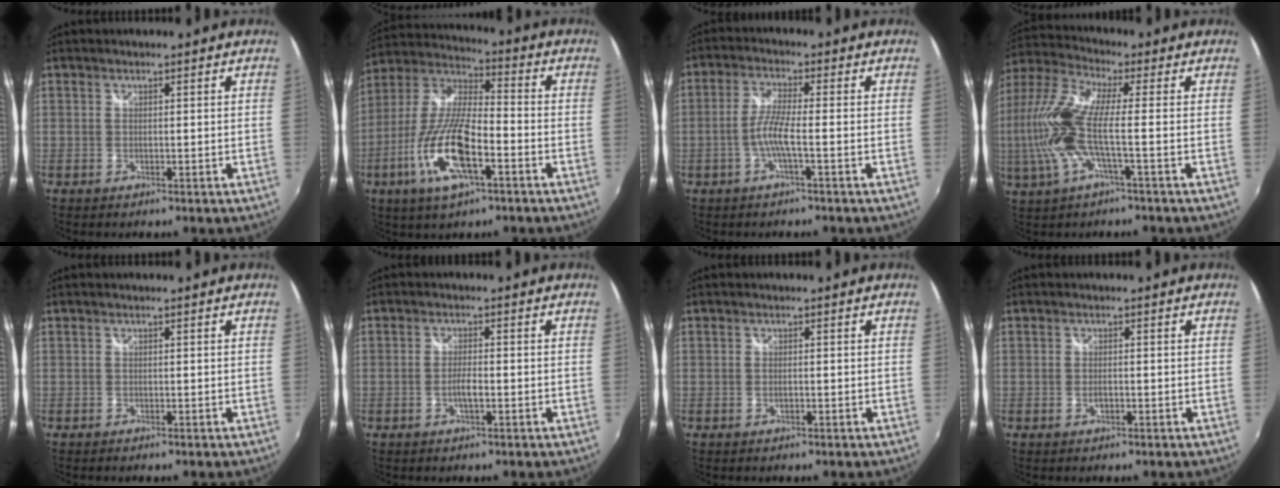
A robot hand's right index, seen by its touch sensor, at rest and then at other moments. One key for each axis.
{"total": 16.6, "fx": -6.6, "fy": 5.0, "fz": 14.4, "tx": -0.302, "ty": -0.015, "tz": -0.131}
{"total": 4.7, "fx": -1.7, "fy": -0.3, "fz": 4.4, "tx": -0.100, "ty": 0.003, "tz": -0.033}
{"total": 13.7, "fx": -1.7, "fy": 2.6, "fz": 13.4, "tx": -0.278, "ty": -0.002, "tz": -0.037}
{"total": 0.0}
{"total": 2.5, "fx": -0.9, "fy": 0.5, "fz": 2.3, "tx": -0.045, "ty": -0.001, "tz": -0.017}
{"total": 0.7, "fx": -0.3, "fy": 0.3, "fz": 0.5, "tx": -0.011, "ty": -0.001, "tz": -0.005}
{"total": 1.3, "fx": -0.5, "fy": 0.6, "fz": 1.0, "tx": -0.018, "ty": -0.001, "tz": -0.008}